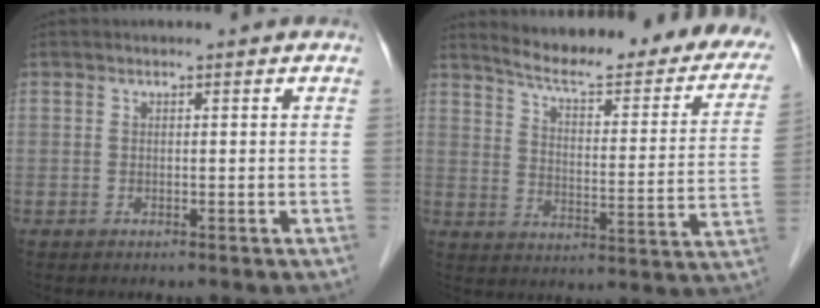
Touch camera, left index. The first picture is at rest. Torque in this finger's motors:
{"motor_torque": [0.33, -0.38, 0.51, 0.12]}